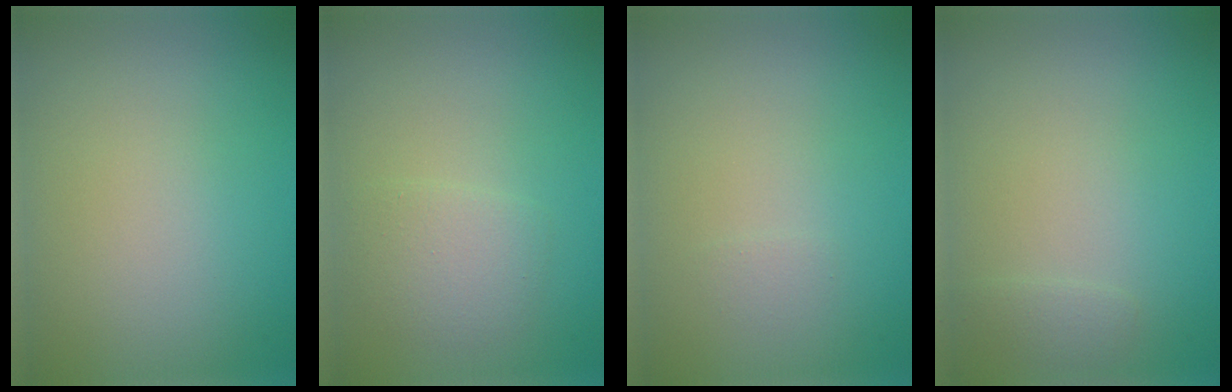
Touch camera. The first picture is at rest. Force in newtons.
{"total": 2.2, "press": 2.2, "slide": 0.1}
{"total": 0.5, "press": 0.5, "slide": 0.1}
{"total": 0.9, "press": 0.9, "slide": 0.0}